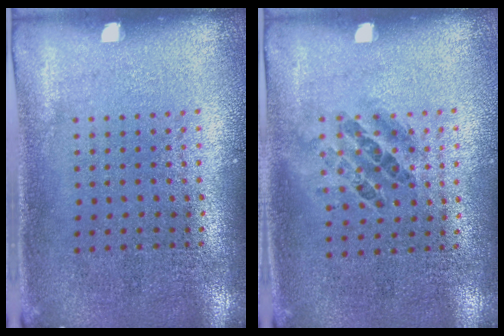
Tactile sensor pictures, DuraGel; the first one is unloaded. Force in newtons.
{"total": 0.9, "press": 0.7, "slide": 0.6}